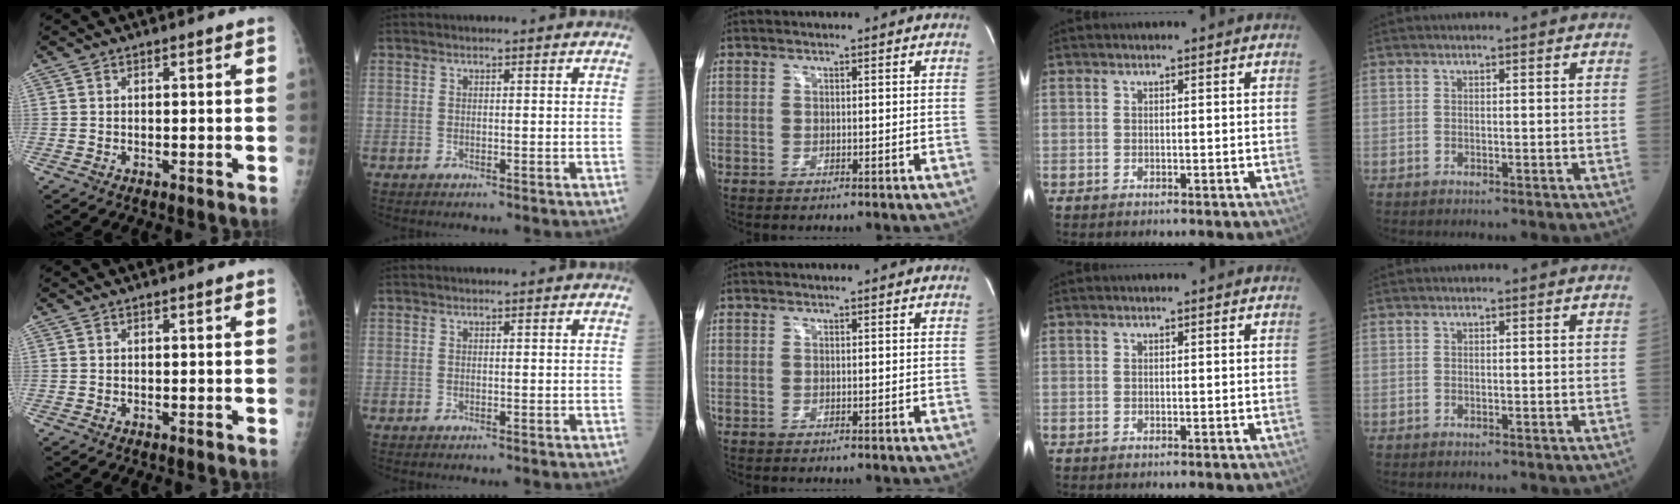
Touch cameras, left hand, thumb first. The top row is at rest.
{}